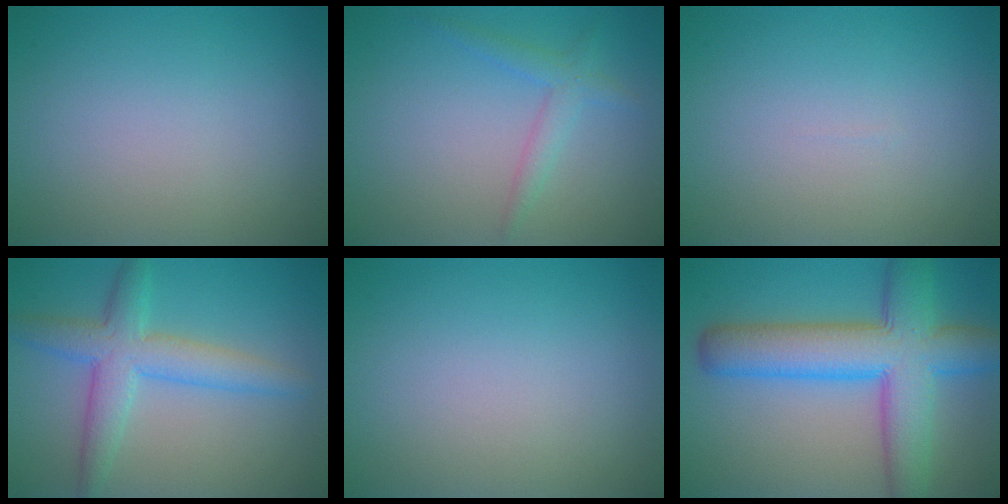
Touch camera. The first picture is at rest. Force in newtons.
{"total": 2.0, "press": 2.0, "slide": 0.1}
{"total": 0.0}
{"total": 4.4, "press": 4.4, "slide": 0.1}
{"total": 0.0}
{"total": 9.7, "press": 9.7, "slide": 0.2}